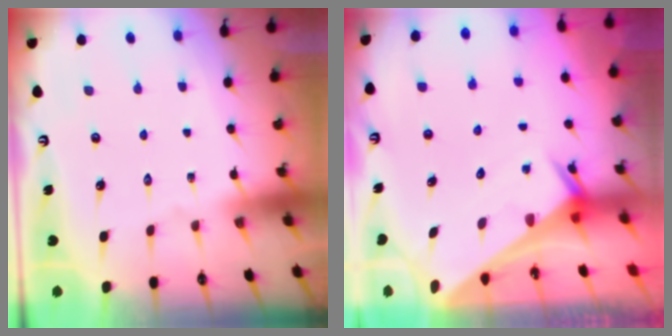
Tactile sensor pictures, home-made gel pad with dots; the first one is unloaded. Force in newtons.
{"total": 2.4, "press": 2.4, "slide": 0.2}